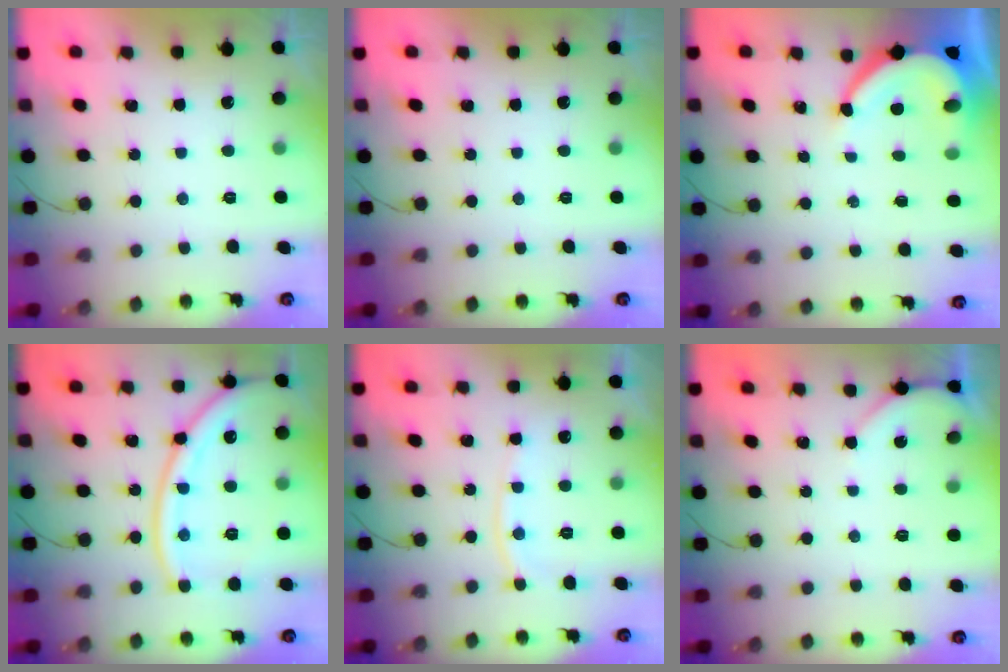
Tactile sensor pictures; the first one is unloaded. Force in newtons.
{"total": 0.0}
{"total": 9.5, "press": 9.4, "slide": 1.4}
{"total": 17.0, "press": 16.9, "slide": 2.1}
{"total": 8.9, "press": 8.9, "slide": 1.2}
{"total": 2.3, "press": 2.2, "slide": 0.4}